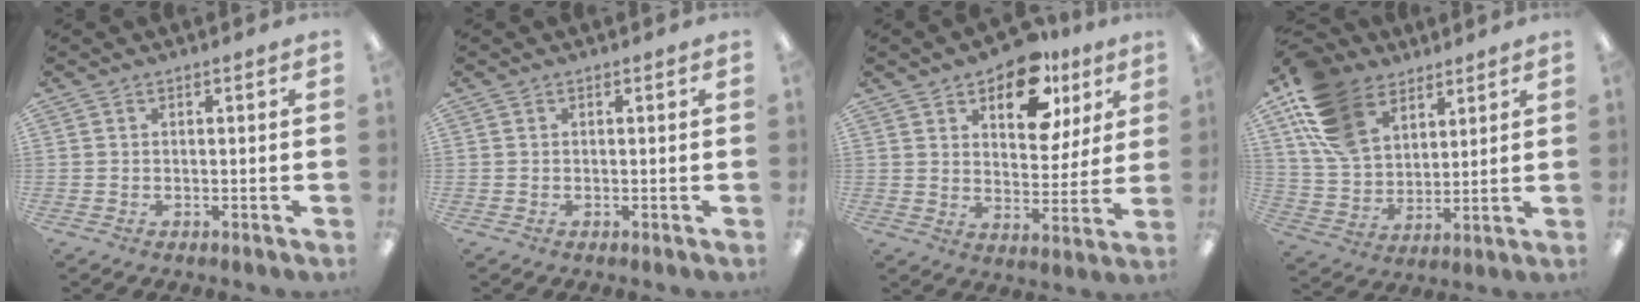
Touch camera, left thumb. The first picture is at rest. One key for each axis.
{"total": 0.0}
{"total": 14.2, "fx": 9.3, "fy": 7.6, "fz": 7.6, "tx": -0.108, "ty": -0.044, "tz": 0.163}
{"total": 16.9, "fx": 9.8, "fy": 11.3, "fz": 8.0, "tx": -0.179, "ty": -0.029, "tz": 0.193}